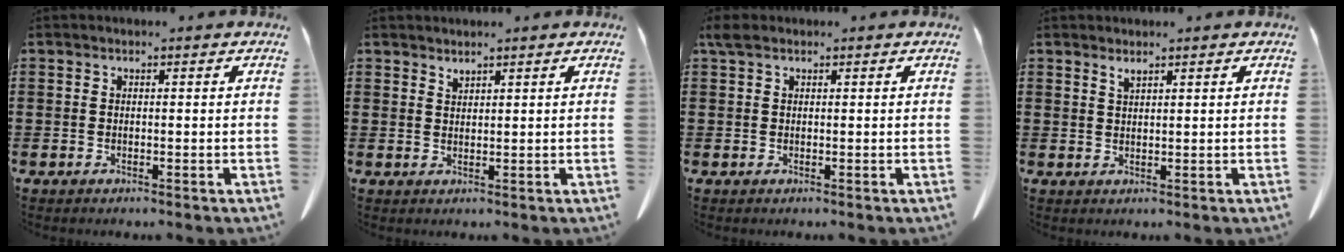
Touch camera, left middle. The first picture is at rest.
{"total": 1.3, "force": [1.3, 0.0, 0.2], "torque": [-0.006, -0.004, 0.028]}
{"total": 1.6, "force": [0.9, 0.9, 0.8], "torque": [-0.021, 0.003, 0.019]}
{"total": 1.4, "force": [1.2, 0.1, 0.7], "torque": [-0.016, -0.003, 0.024]}